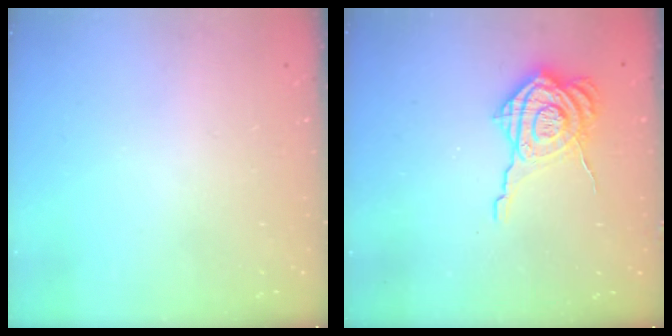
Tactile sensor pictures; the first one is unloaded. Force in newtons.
{"total": 11.2, "press": 11.1, "slide": 1.2}